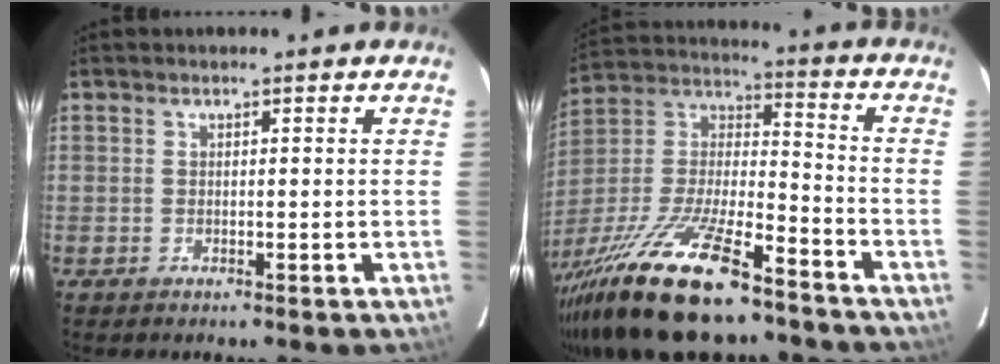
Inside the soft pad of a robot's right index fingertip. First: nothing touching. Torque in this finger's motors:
{"motor_torque": [0.98, -1.16, 1.05, 0.21]}